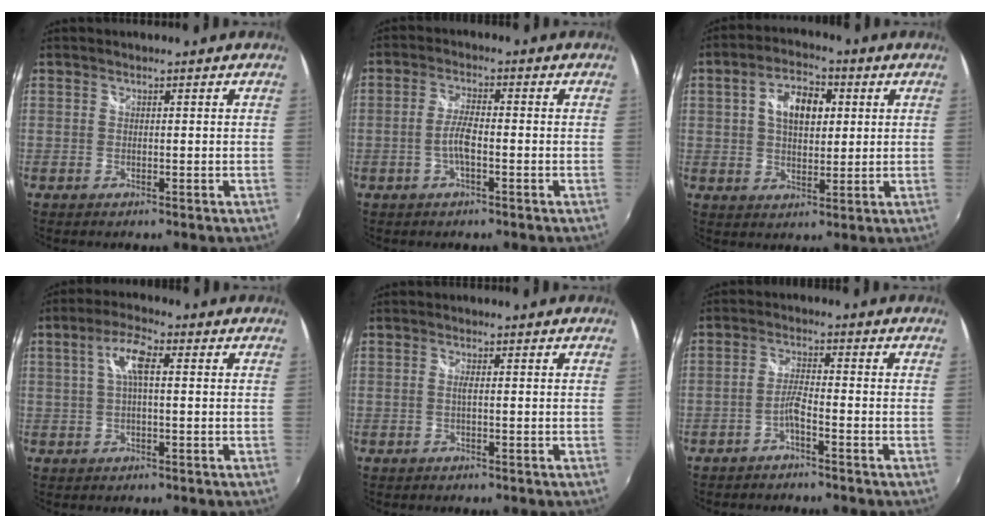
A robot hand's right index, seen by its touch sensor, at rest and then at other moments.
{"total": 4.2, "force": [-1.4, 0.9, 3.9], "torque": [-0.083, 0.004, -0.026]}
{"total": 9.0, "force": [2.2, 5.2, 7.0], "torque": [-0.120, 0.019, 0.034]}
{"total": 5.4, "force": [0.9, 1.4, 5.2], "torque": [-0.098, 0.013, 0.019]}
{"total": 1.0, "force": [-0.3, -0.3, 1.0], "torque": [-0.016, 0.003, -0.006]}
{"total": 2.8, "force": [-2.0, 0.0, 1.9], "torque": [-0.051, 0.009, -0.039]}